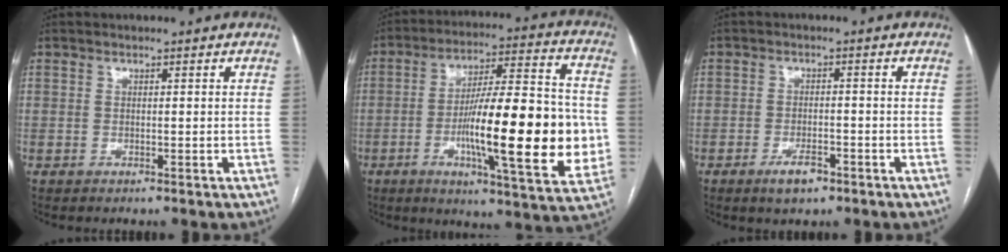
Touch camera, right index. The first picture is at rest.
{"total": 22.5, "force": [-3.6, 3.6, 21.9], "torque": [-0.311, 0.007, -0.051]}
{"total": 3.8, "force": [-2.4, 1.5, 2.6], "torque": [-0.047, 0.001, -0.038]}